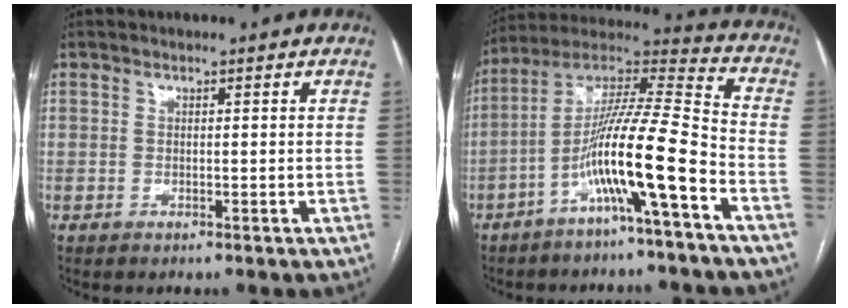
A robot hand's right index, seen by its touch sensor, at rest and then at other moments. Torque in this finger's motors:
{"motor_torque": [1.40, -0.73, 1.05, 0.21]}